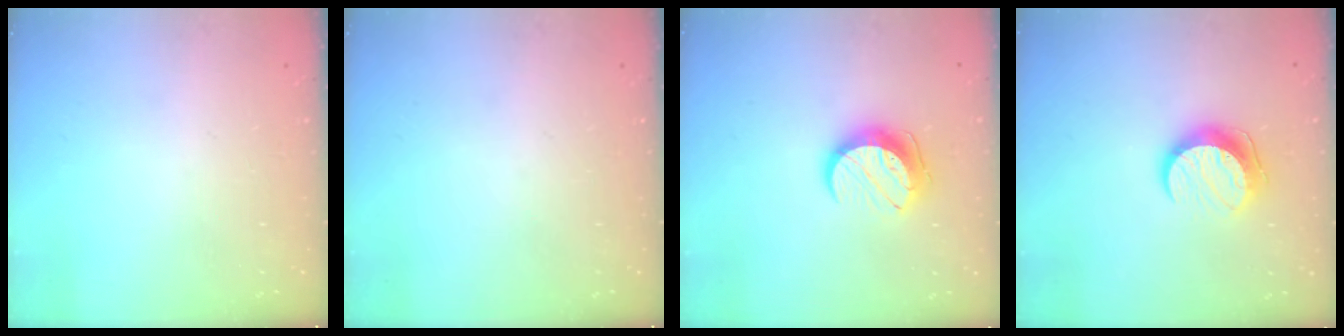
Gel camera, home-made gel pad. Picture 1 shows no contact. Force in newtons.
{"total": 0.0}
{"total": 10.5, "press": 10.5, "slide": 0.4}
{"total": 10.1, "press": 10.1, "slide": 0.5}